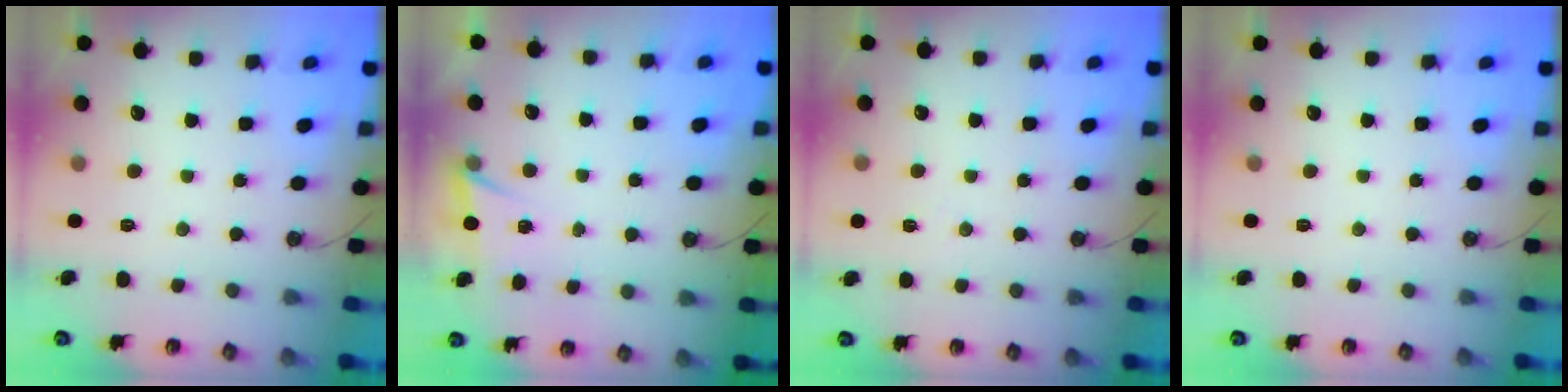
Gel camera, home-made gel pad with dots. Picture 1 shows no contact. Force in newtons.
{"total": 2.4, "press": 2.2, "slide": 1.1}
{"total": 3.8, "press": 3.0, "slide": 2.3}
{"total": 0.0}